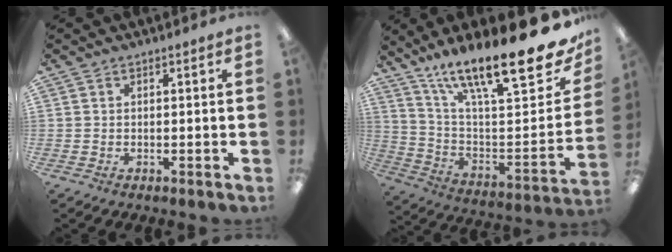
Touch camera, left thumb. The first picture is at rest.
{"total": 22.7, "force": [16.2, 4.2, 15.4], "torque": [-0.229, -0.123, 0.259]}